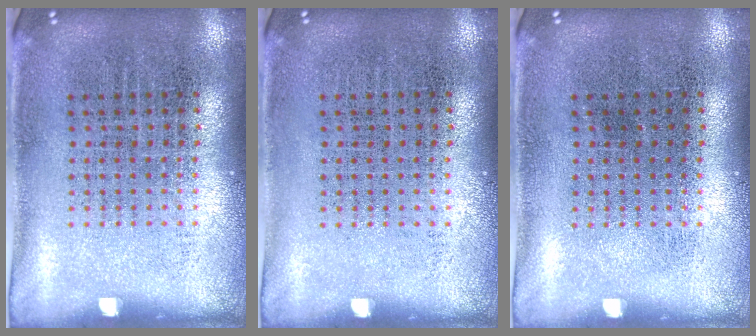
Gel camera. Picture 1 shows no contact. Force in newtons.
{"total": 0.0}
{"total": 0.0}